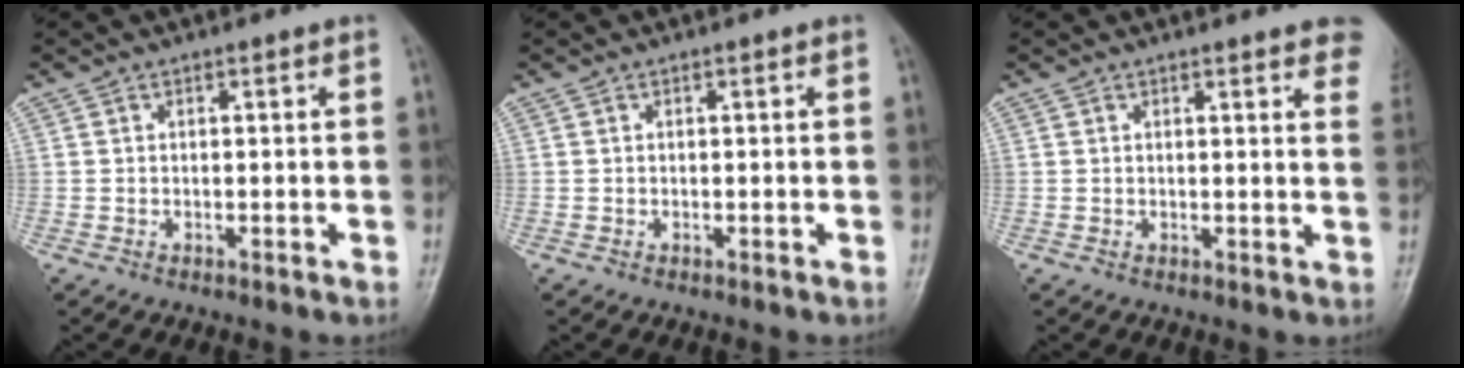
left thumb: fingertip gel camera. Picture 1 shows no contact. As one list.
[{"total": 0.0}, {"total": 7.8, "force": [6.0, 1.8, 4.8], "torque": [-0.035, -0.016, 0.055]}]